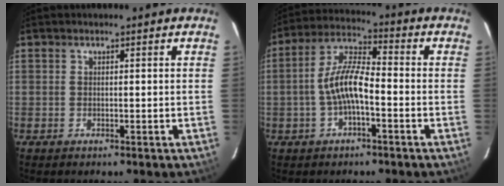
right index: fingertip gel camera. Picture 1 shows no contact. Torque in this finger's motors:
{"motor_torque": [0.89, -0.36, 0.60, 0.17]}